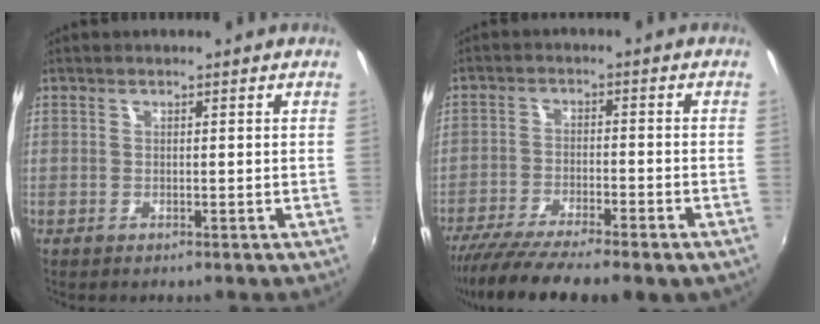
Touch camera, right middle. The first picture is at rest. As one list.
[{"total": 13.3, "force": [-10.8, 1.9, 7.6], "torque": [-0.155, -0.045, -0.176]}]